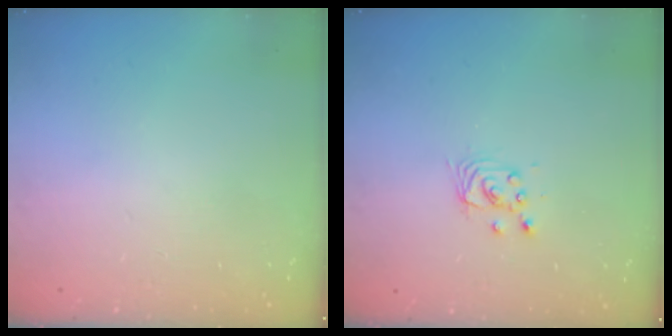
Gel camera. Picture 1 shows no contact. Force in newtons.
{"total": 2.7, "press": 2.7, "slide": 0.2}